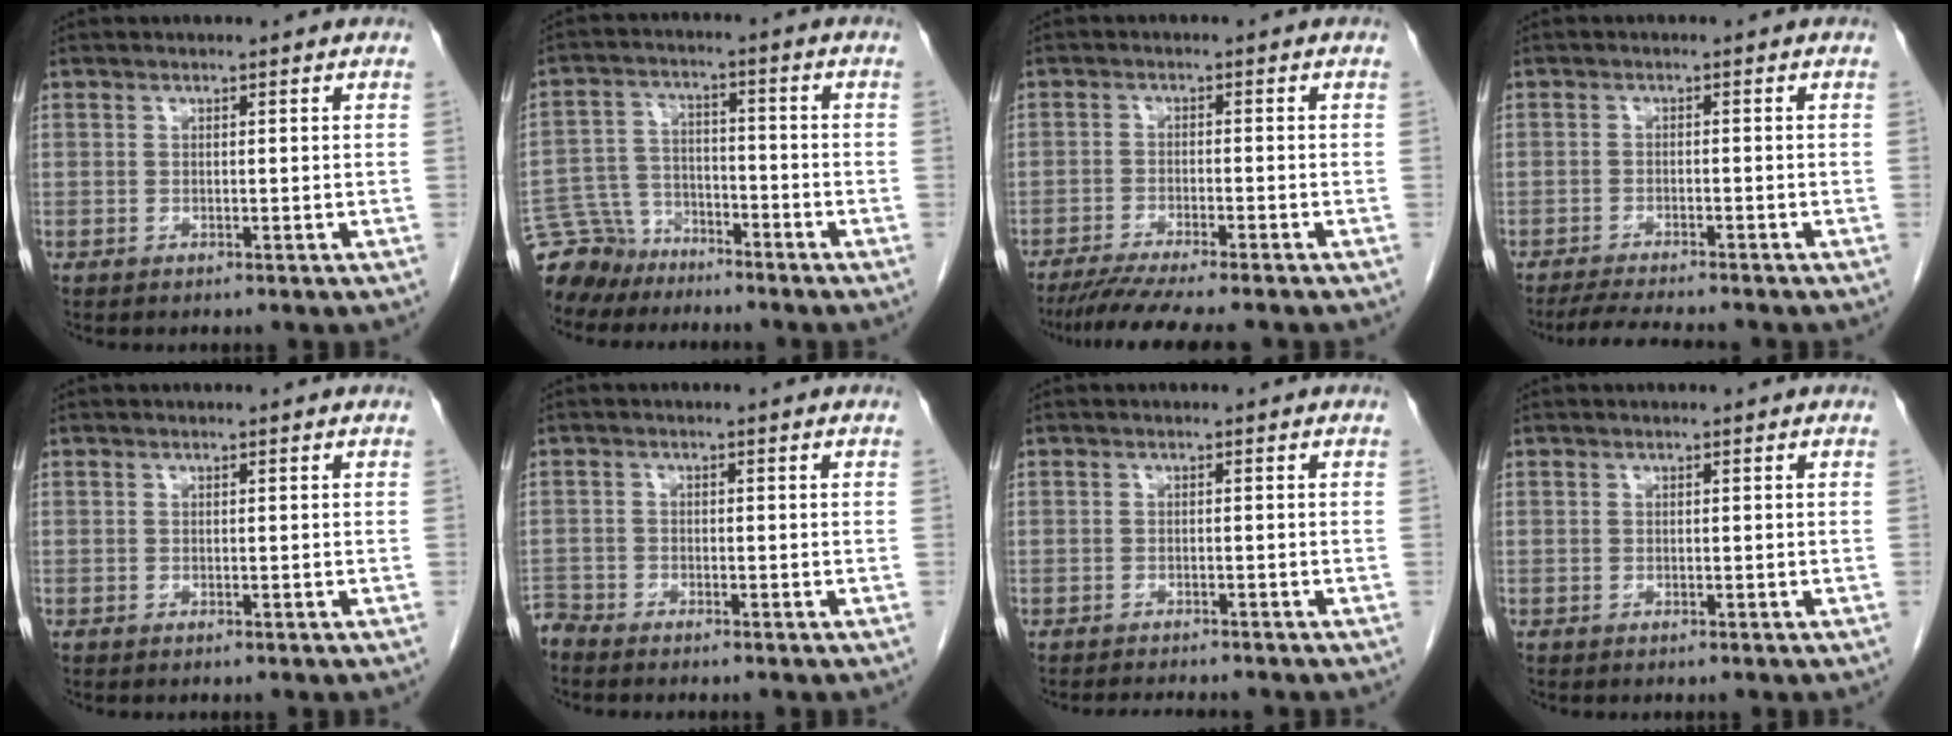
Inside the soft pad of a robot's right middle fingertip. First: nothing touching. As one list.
[{"total": 8.6, "force": [-7.6, 4.0, 0.2], "torque": [-0.010, 0.010, -0.142]}, {"total": 10.5, "force": [-9.0, -0.1, 5.4], "torque": [-0.067, -0.022, -0.138]}, {"total": 7.2, "force": [-6.5, 0.5, 3.2], "torque": [-0.046, -0.017, -0.103]}, {"total": 0.0}, {"total": 2.1, "force": [-2.1, 0.0, -0.3], "torque": [0.011, -0.009, -0.040]}, {"total": 4.6, "force": [-4.3, 0.6, 1.5], "torque": [-0.017, -0.008, -0.059]}, {"total": 0.0}]